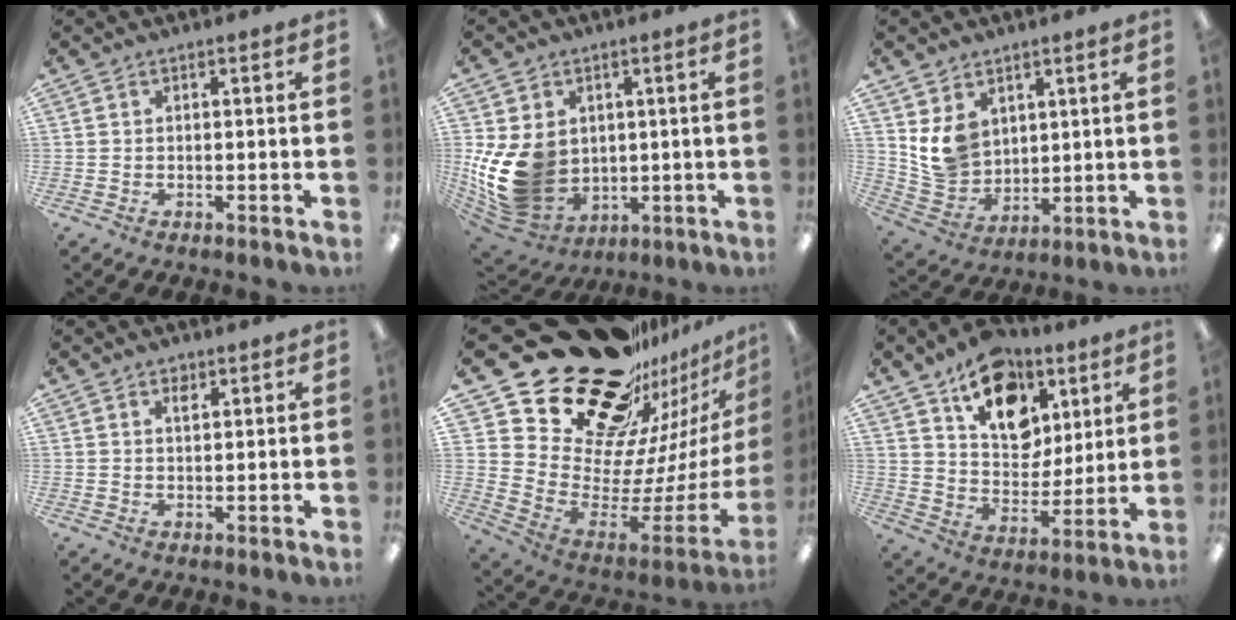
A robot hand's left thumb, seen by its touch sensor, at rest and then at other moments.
{"total": 15.5, "force": [0.4, 12.5, 9.1], "torque": [-0.206, -0.019, 0.018]}
{"total": 9.2, "force": [4.5, 7.3, 3.4], "torque": [-0.090, -0.021, 0.091]}
{"total": 2.1, "force": [1.4, 1.0, 1.1], "torque": [-0.009, -0.006, 0.023]}
{"total": 28.6, "force": [20.9, 14.3, 13.2], "torque": [-0.195, -0.195, 0.412]}
{"total": 17.3, "force": [9.9, 11.4, 8.6], "torque": [-0.121, -0.048, 0.179]}